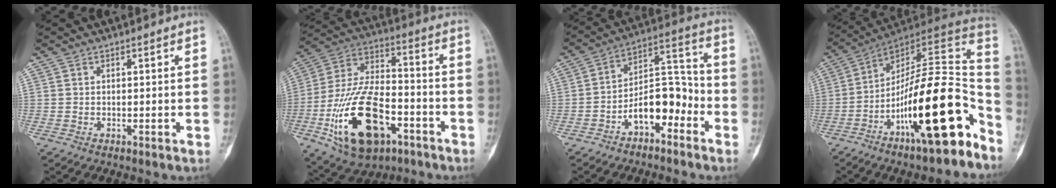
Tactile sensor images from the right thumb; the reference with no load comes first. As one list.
[{"total": 22.2, "force": [-8.7, 12.1, 16.5], "torque": [-0.298, 0.050, -0.141]}, {"total": 11.0, "force": [-5.1, 5.9, 7.7], "torque": [-0.104, 0.068, -0.089]}, {"total": 23.3, "force": [-11.1, 6.4, 19.4], "torque": [-0.266, 0.088, -0.177]}]